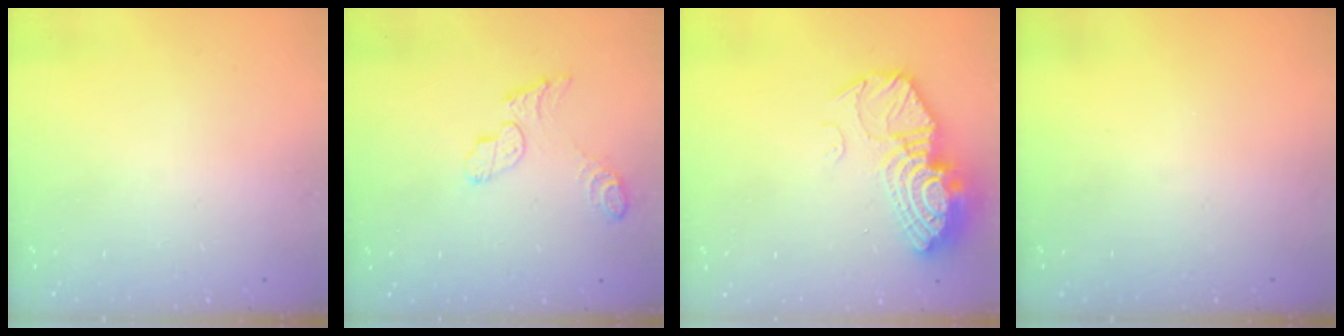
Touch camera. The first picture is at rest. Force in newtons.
{"total": 7.5, "press": 7.5, "slide": 0.3}
{"total": 15.4, "press": 15.3, "slide": 1.3}
{"total": 0.0}